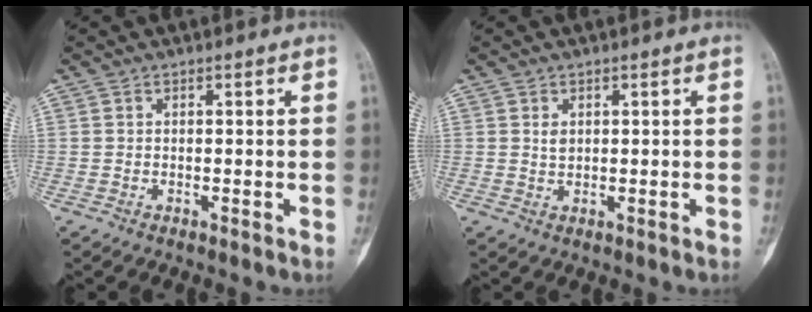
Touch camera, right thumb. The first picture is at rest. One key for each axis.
{"total": 1.6, "fx": 0.6, "fy": 1.0, "fz": 1.1, "tx": -0.011, "ty": -0.003, "tz": 0.013}